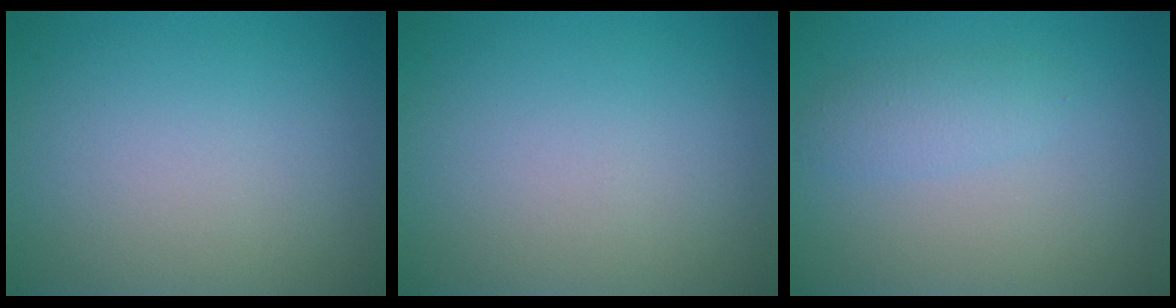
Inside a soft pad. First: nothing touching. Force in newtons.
{"total": 0.0}
{"total": 1.8, "press": 1.8, "slide": 0.0}